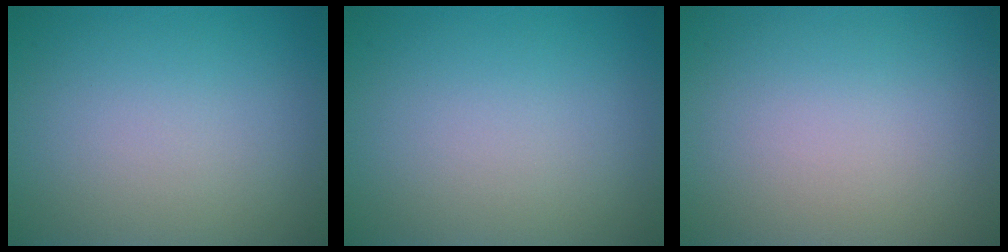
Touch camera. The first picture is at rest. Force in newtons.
{"total": 0.0}
{"total": 0.0}